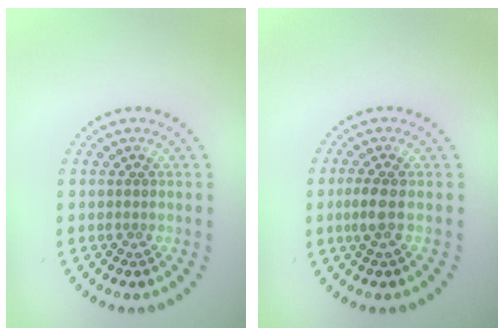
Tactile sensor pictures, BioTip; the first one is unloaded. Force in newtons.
{"total": 1.6, "press": 1.5, "slide": 0.7}